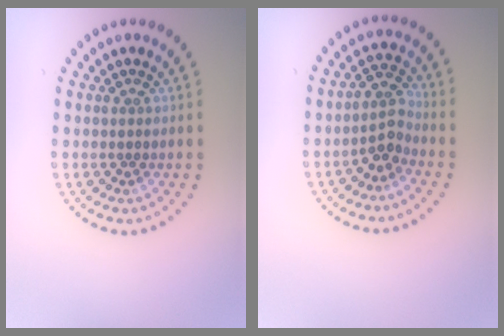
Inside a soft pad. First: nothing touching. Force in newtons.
{"total": 2.5, "press": 1.9, "slide": 1.6}